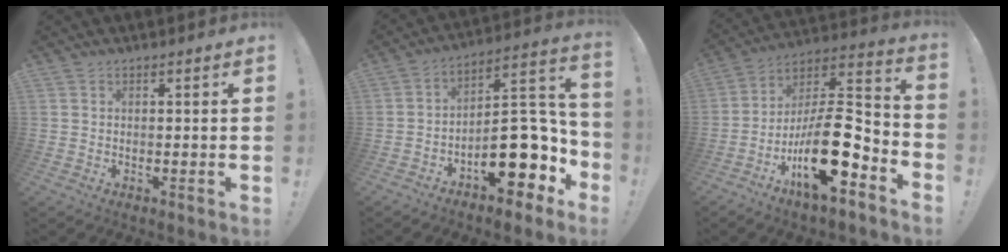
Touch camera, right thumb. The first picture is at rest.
{"total": 18.8, "force": [-6.6, 9.9, 14.5], "torque": [-0.177, 0.038, -0.090]}
{"total": 20.3, "force": [-8.1, 7.5, 17.0], "torque": [-0.294, 0.039, -0.128]}